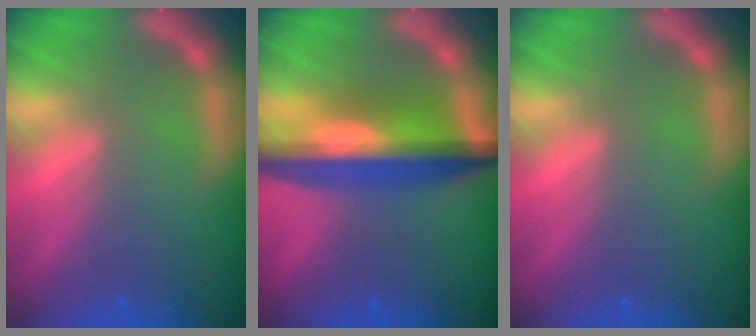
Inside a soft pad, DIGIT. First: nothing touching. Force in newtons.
{"total": 9.6}
{"total": 0.0}